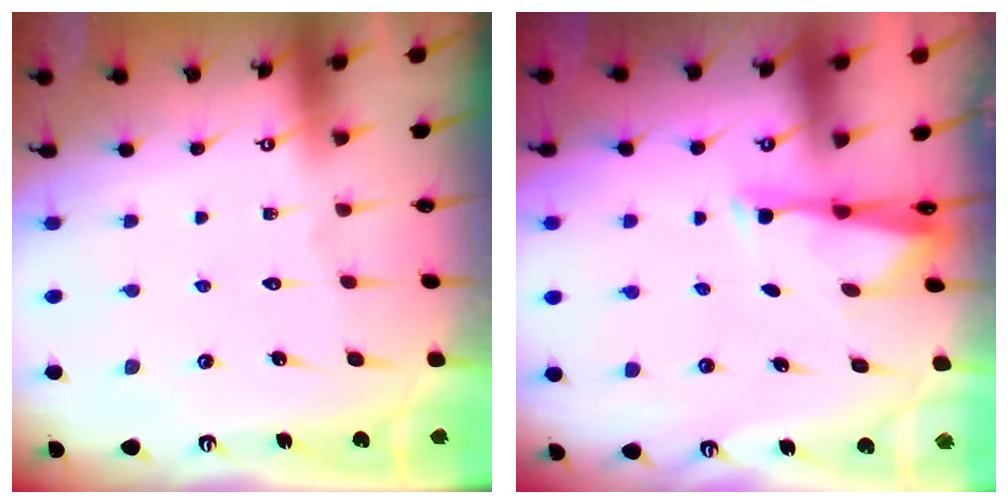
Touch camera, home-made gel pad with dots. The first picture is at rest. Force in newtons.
{"total": 2.8, "press": 2.8, "slide": 0.5}